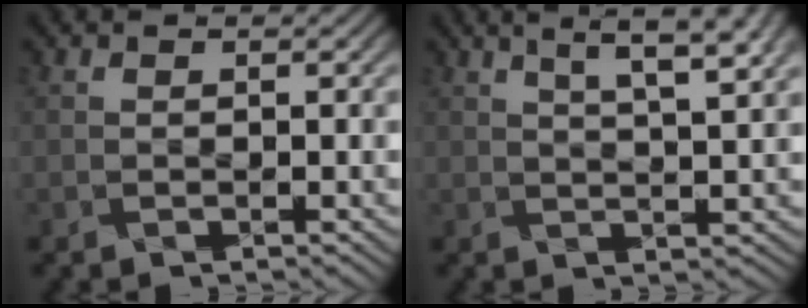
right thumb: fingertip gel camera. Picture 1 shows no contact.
{"total": 7.8, "force": [4.8, 1.9, 5.8], "torque": [-0.075, 0.024, 0.054]}